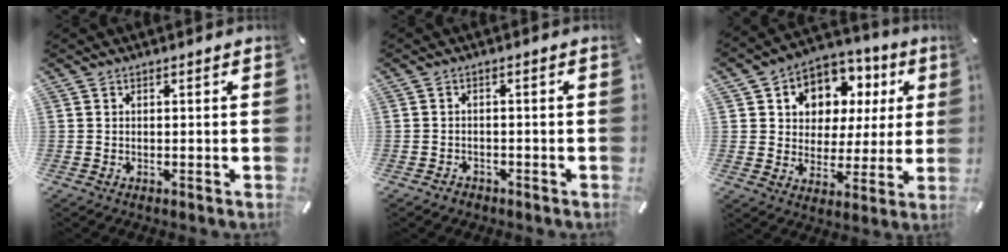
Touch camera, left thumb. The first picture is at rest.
{"total": 1.6, "force": [-1.1, 1.1, 0.3], "torque": [-0.007, 0.007, -0.027]}
{"total": 9.6, "force": [3.4, 8.7, 2.2], "torque": [-0.044, -0.028, 0.065]}